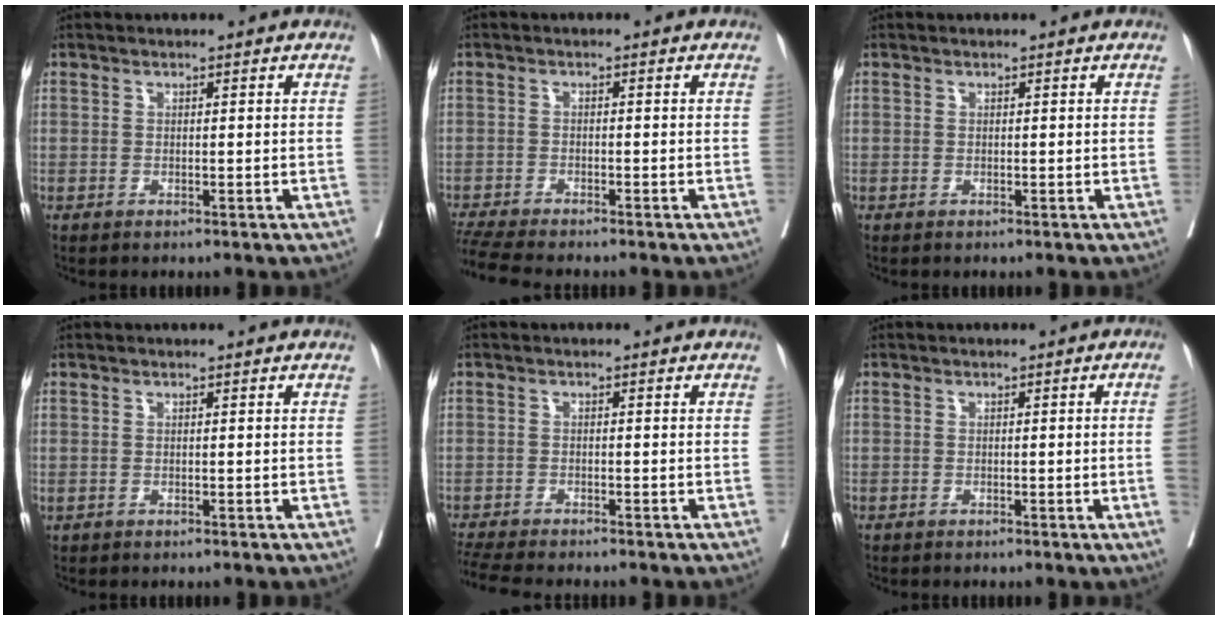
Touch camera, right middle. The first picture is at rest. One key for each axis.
{"total": 6.6, "fx": -6.0, "fy": 0.0, "fz": 2.7, "tx": -0.047, "ty": -0.015, "tz": -0.104}
{"total": 0.0}
{"total": 0.0}
{"total": 7.3, "fx": -6.6, "fy": 0.5, "fz": 3.1, "tx": -0.050, "ty": -0.013, "tz": -0.108}
{"total": 1.9, "fx": -0.4, "fy": -0.4, "fz": 1.8, "tx": -0.024, "ty": 0.000, "tz": -0.006}